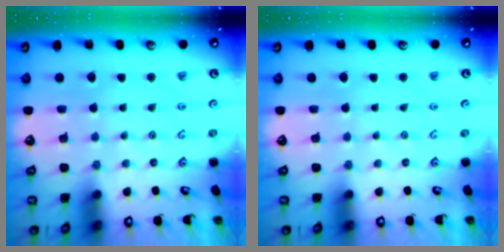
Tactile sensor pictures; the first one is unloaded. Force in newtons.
{"total": 0.0}